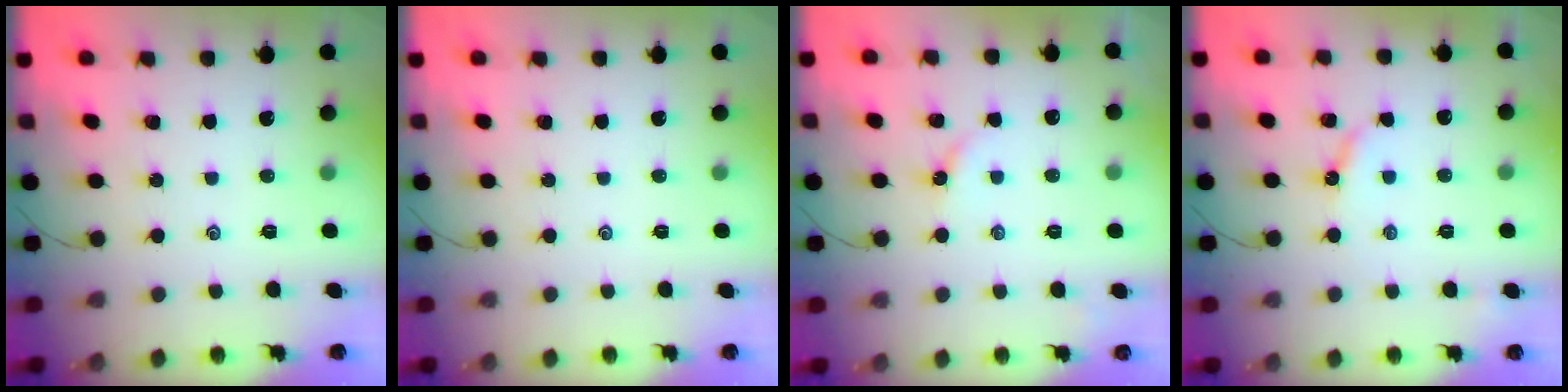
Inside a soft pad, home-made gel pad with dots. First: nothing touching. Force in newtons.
{"total": 0.0}
{"total": 2.4, "press": 2.4, "slide": 0.3}
{"total": 5.1, "press": 5.1, "slide": 0.4}